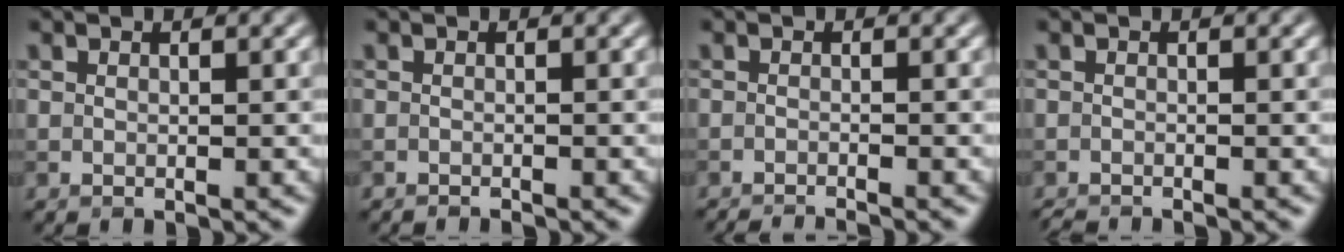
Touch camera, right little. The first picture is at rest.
{"total": 0.6, "force": [-0.6, 0.0, 0.1], "torque": [0.002, -0.001, -0.012]}
{"total": 2.6, "force": [-2.3, 0.2, 1.0], "torque": [-0.013, -0.004, -0.041]}
{"total": 1.2, "force": [-1.2, 0.0, 0.2], "torque": [0.004, -0.006, -0.021]}